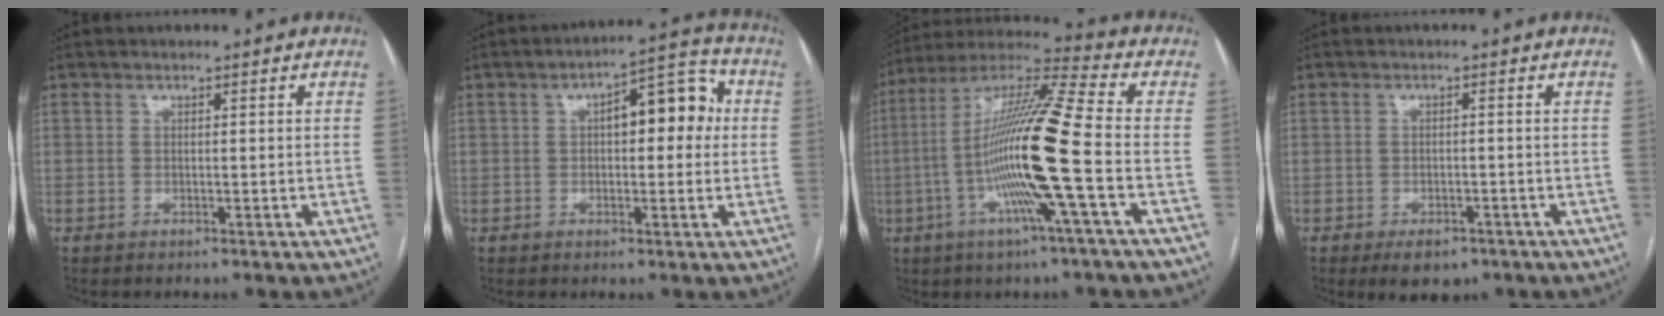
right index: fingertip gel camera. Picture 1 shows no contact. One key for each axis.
{"total": 9.2, "fx": 1.4, "fy": 3.7, "fz": 8.3, "tx": -0.108, "ty": 0.042, "tz": 0.017}
{"total": 17.9, "fx": -3.8, "fy": -1.2, "fz": 17.5, "tx": -0.337, "ty": -0.004, "tz": -0.086}
{"total": 4.4, "fx": -2.9, "fy": 2.4, "fz": 2.2, "tx": -0.029, "ty": -0.001, "tz": -0.035}